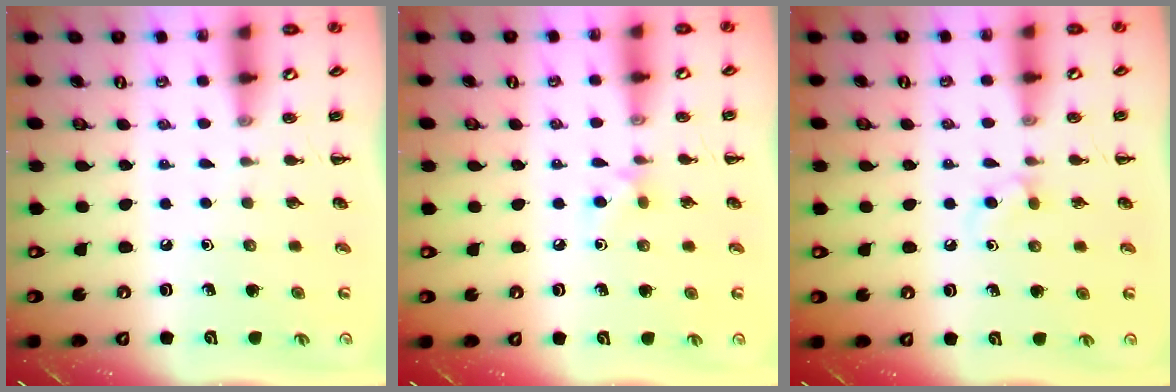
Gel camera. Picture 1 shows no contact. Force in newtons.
{"total": 5.1, "press": 4.8, "slide": 1.8}
{"total": 3.4, "press": 3.2, "slide": 1.4}